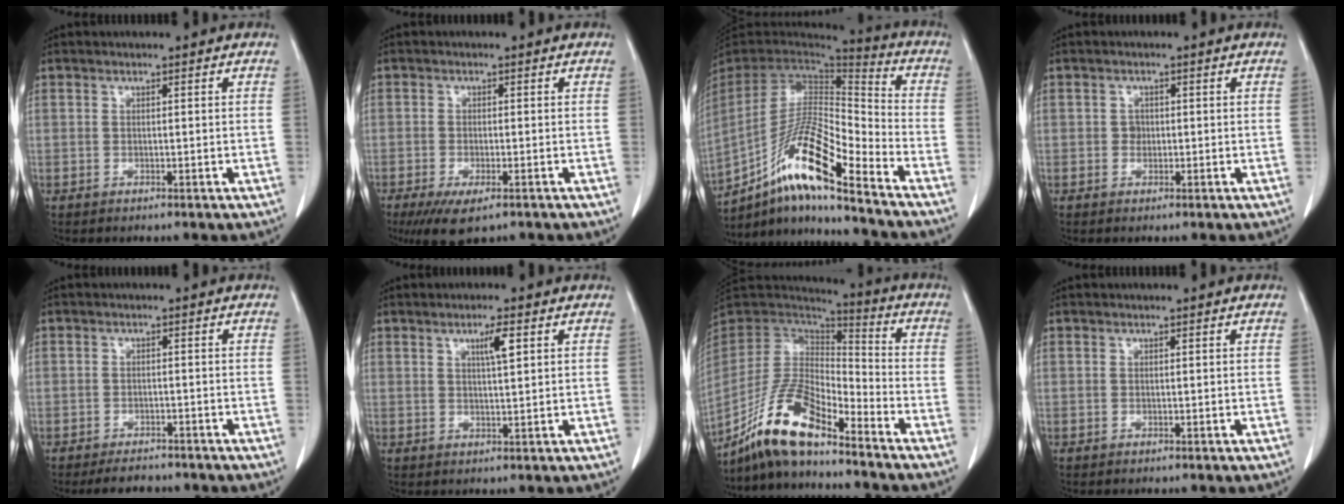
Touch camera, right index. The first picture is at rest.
{"total": 6.2, "force": [-4.0, 1.8, 4.3], "torque": [-0.071, -0.015, -0.063]}
{"total": 17.5, "force": [-11.5, 1.2, 13.2], "torque": [-0.260, -0.009, -0.210]}
{"total": 1.2, "force": [-0.1, 1.1, 0.5], "torque": [-0.006, 0.003, -0.001]}
{"total": 3.6, "force": [-3.1, 1.5, 0.7], "torque": [-0.014, 0.000, -0.045]}
{"total": 3.2, "force": [1.4, 0.1, 2.9], "torque": [-0.050, -0.002, 0.023]}
{"total": 13.6, "force": [-10.3, 3.1, 8.4], "torque": [-0.171, 0.008, -0.193]}
{"total": 0.0}